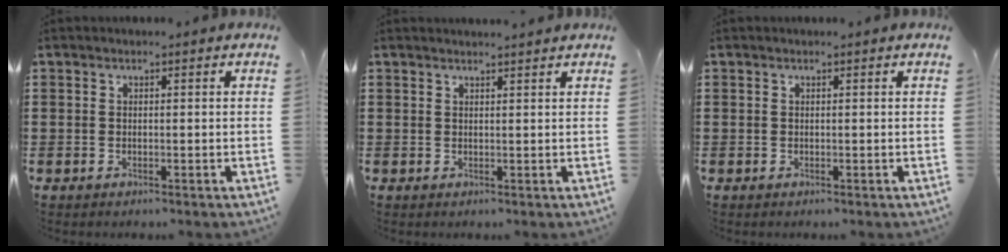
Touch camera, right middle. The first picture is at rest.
{"total": 0.9, "force": [0.9, -0.1, 0.1], "torque": [-0.004, -0.002, 0.018]}
{"total": 0.0}